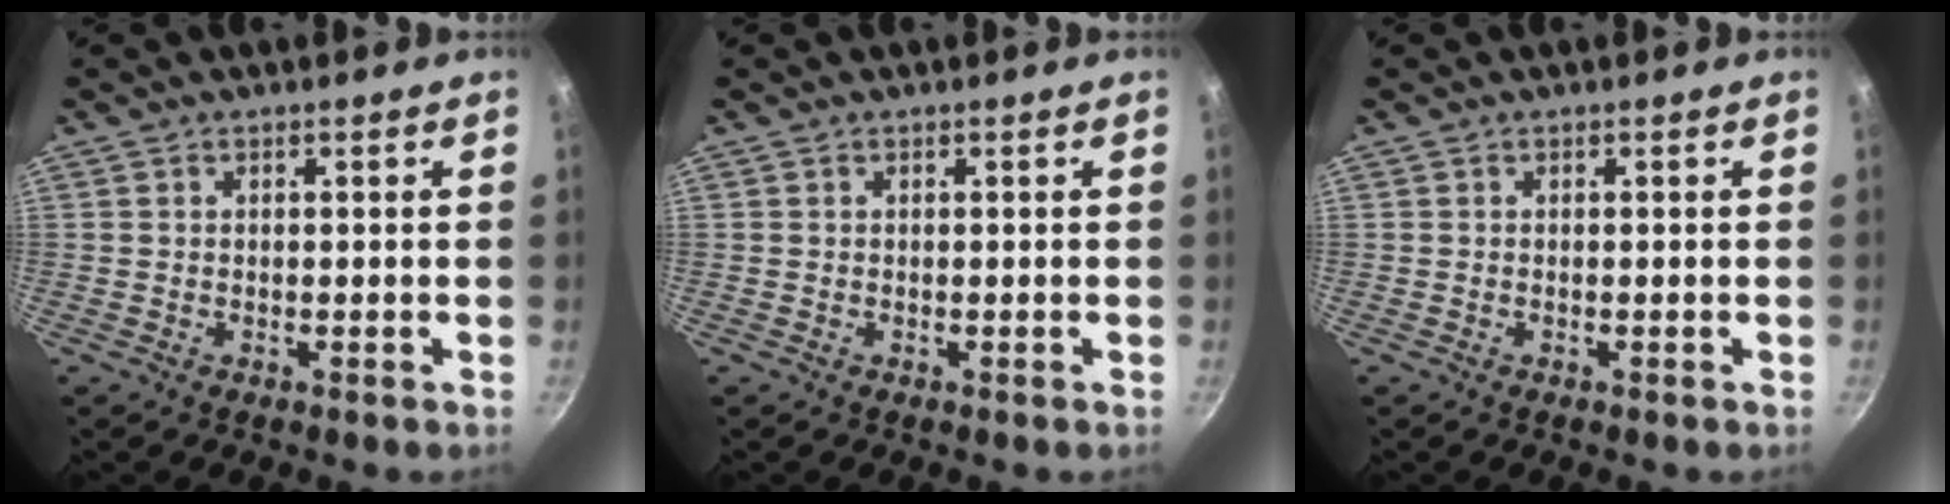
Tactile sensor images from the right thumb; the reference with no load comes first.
{"total": 0.0}
{"total": 0.0}